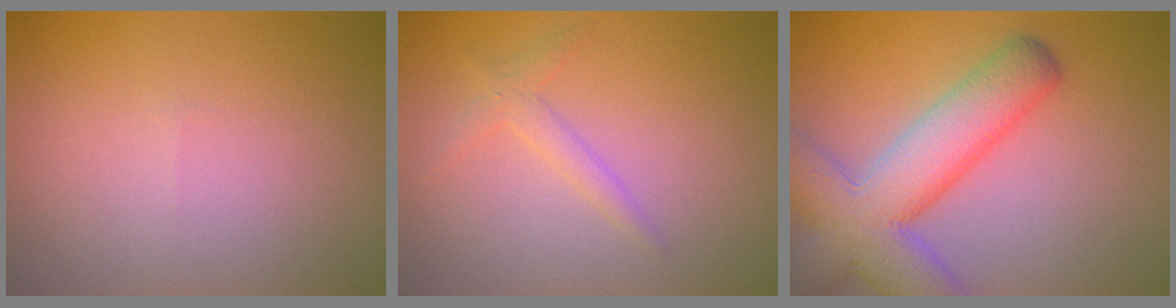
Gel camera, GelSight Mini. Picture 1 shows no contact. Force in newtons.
{"total": 1.5, "press": 1.5, "slide": 0.1}
{"total": 9.6, "press": 9.5, "slide": 0.6}